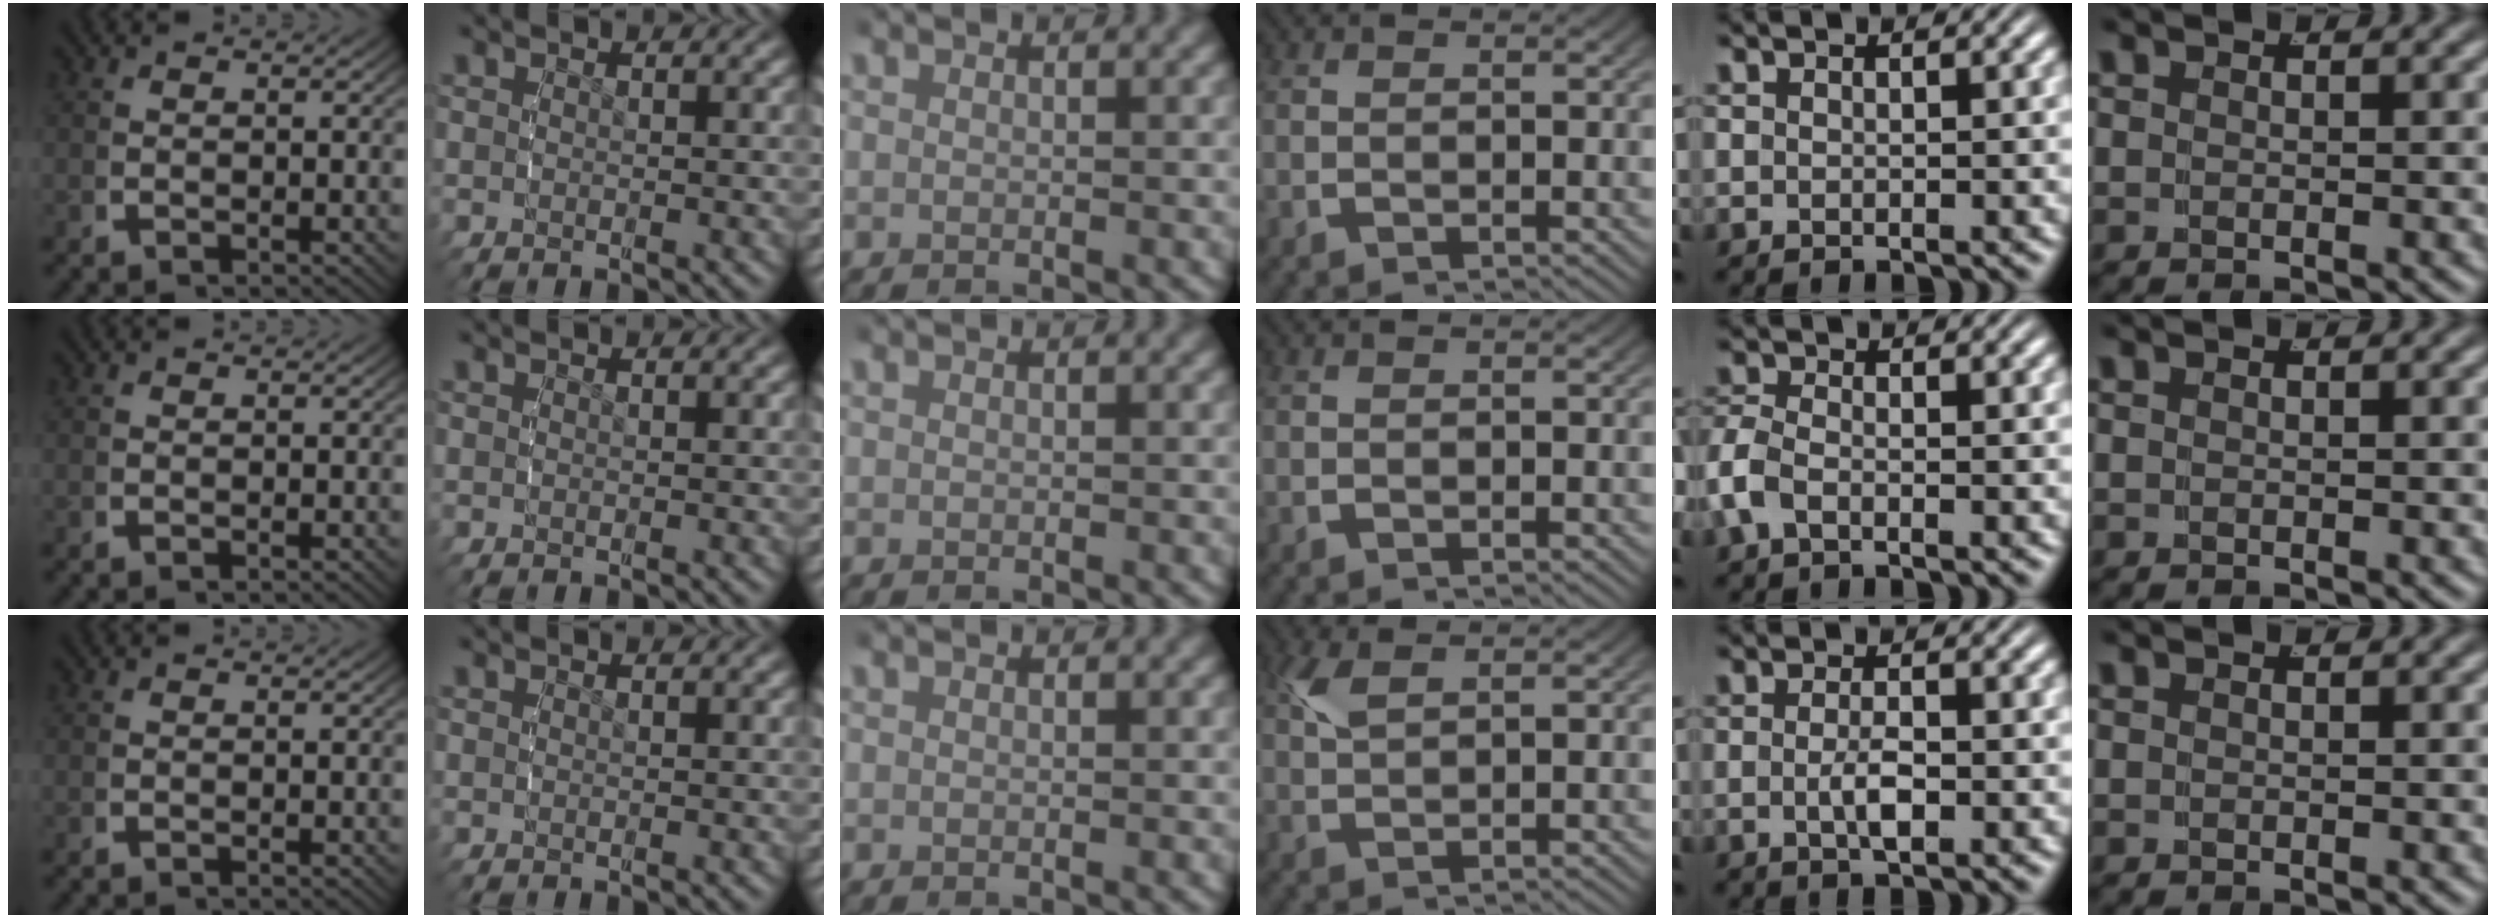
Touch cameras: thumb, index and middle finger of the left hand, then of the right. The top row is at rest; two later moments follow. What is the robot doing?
{"motion": "grasp_and_lifting", "object": "bottle cap"}